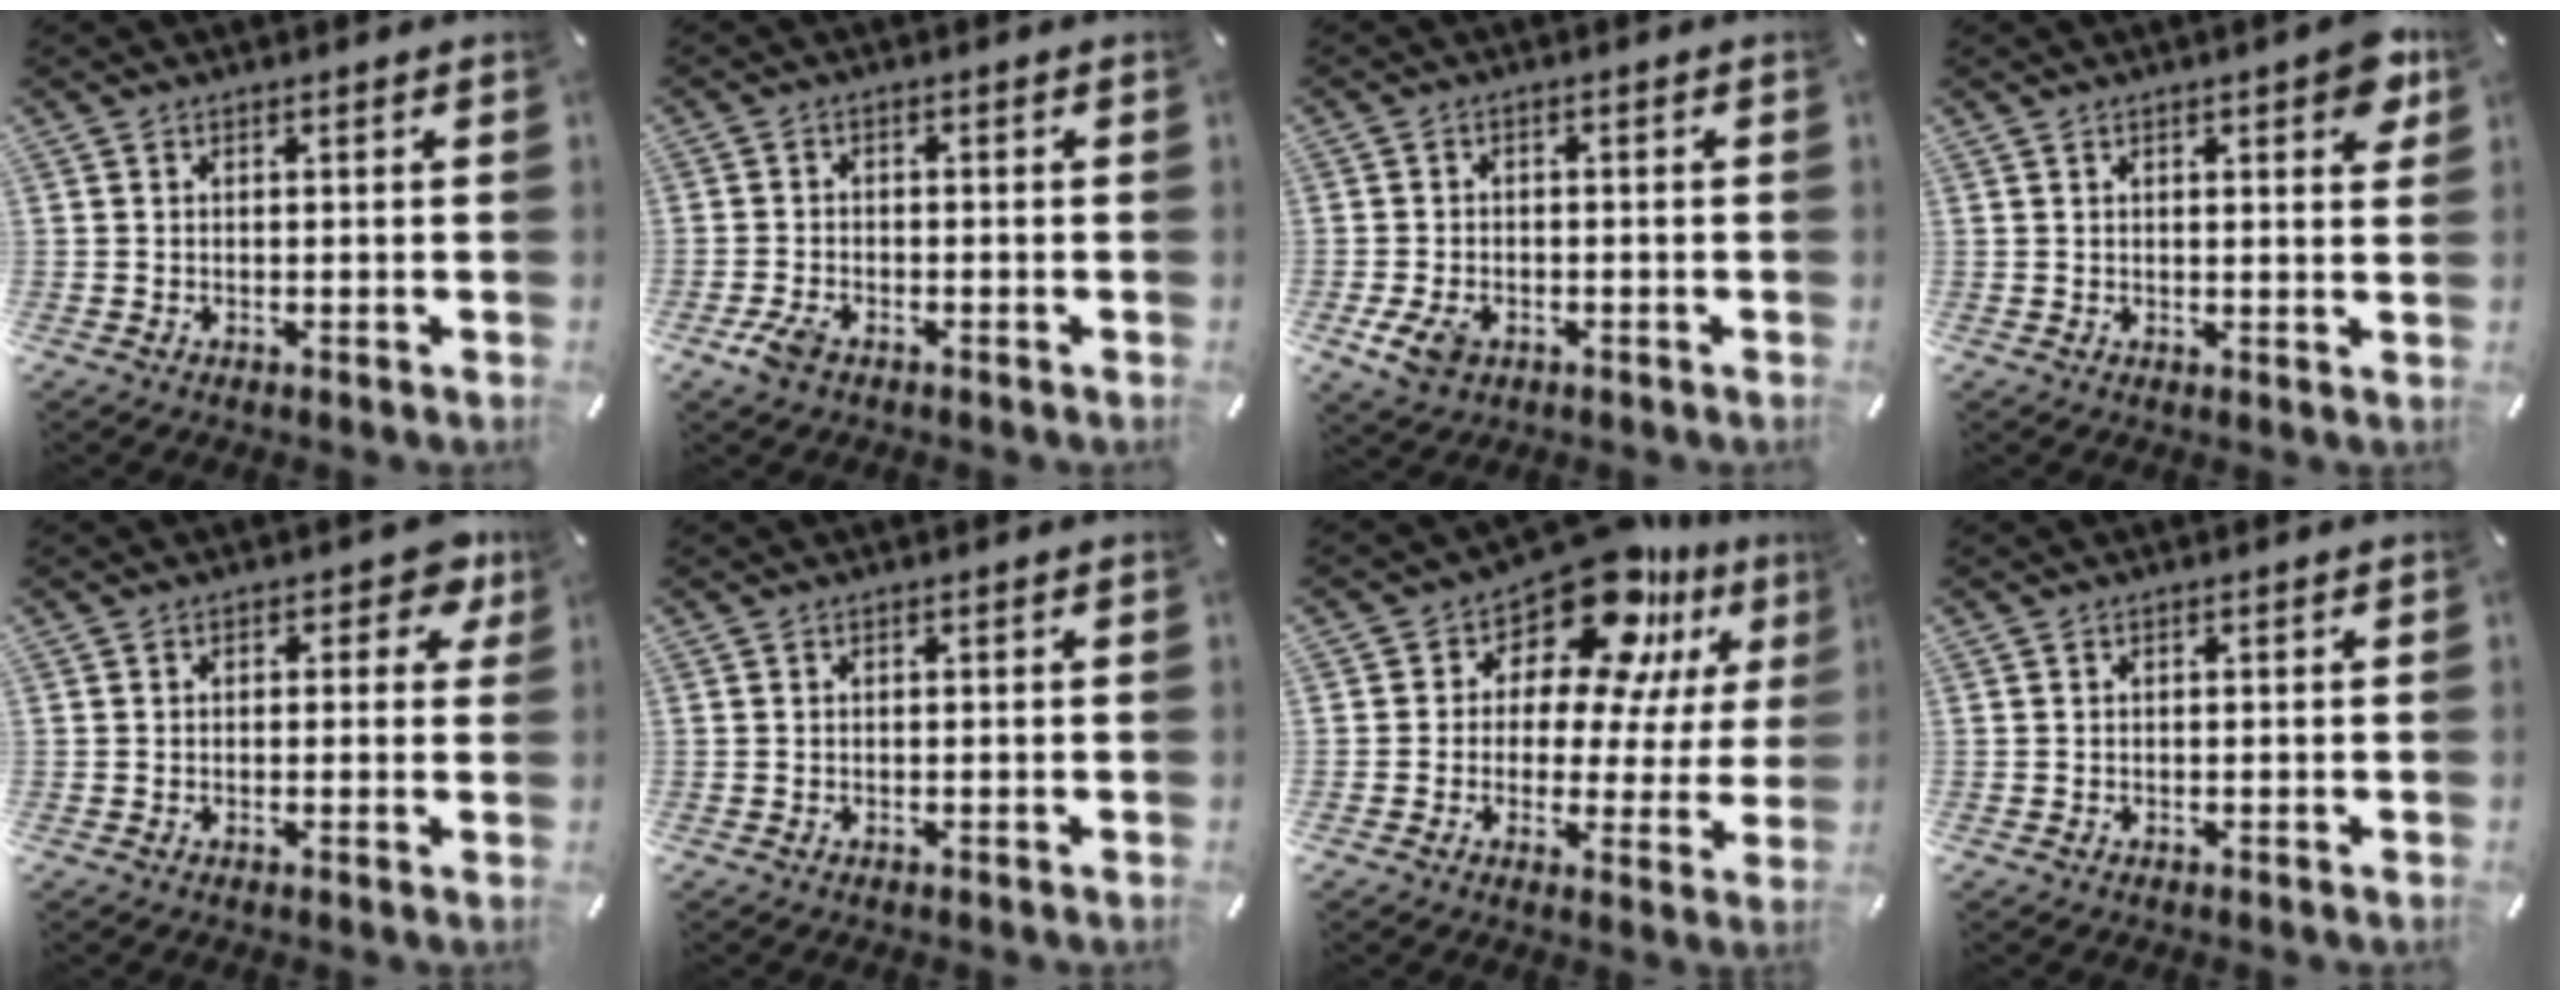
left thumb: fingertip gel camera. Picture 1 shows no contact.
{"total": 3.9, "force": [-2.3, 2.0, 2.3], "torque": [-0.056, 0.006, -0.046]}
{"total": 5.1, "force": [-2.2, 3.5, 3.1], "torque": [-0.075, 0.004, -0.042]}
{"total": 5.6, "force": [2.8, 1.8, 4.5], "torque": [-0.059, -0.009, 0.043]}
{"total": 4.9, "force": [2.0, 2.8, 3.4], "torque": [-0.033, -0.003, 0.026]}
{"total": 0.0}
{"total": 14.6, "force": [11.1, 6.6, 6.8], "torque": [-0.111, -0.094, 0.192]}
{"total": 0.0}